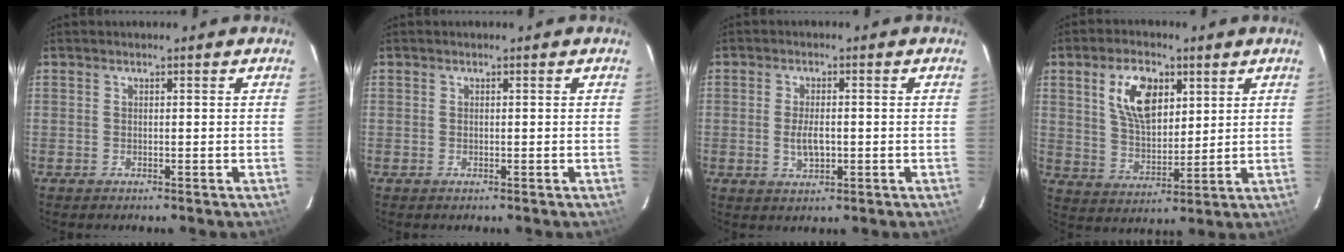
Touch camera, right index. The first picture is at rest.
{"total": 0.0}
{"total": 4.2, "force": [-0.6, 2.0, 3.6], "torque": [-0.069, -0.005, -0.007]}
{"total": 10.9, "force": [4.5, 5.9, 7.9], "torque": [-0.147, 0.014, 0.089]}